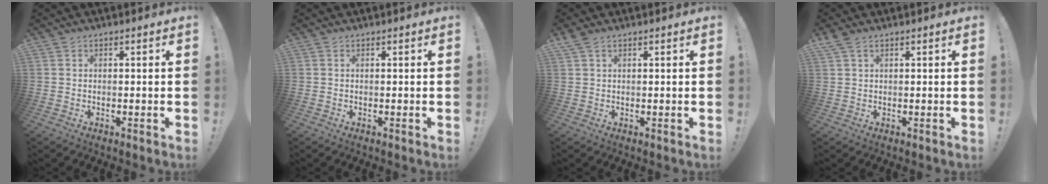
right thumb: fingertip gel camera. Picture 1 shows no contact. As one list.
[{"total": 0.0}, {"total": 2.0, "force": [1.2, 1.0, 1.2], "torque": [-0.026, 0.002, 0.023]}, {"total": 2.3, "force": [1.5, 1.0, 1.5], "torque": [-0.032, -0.001, 0.029]}]